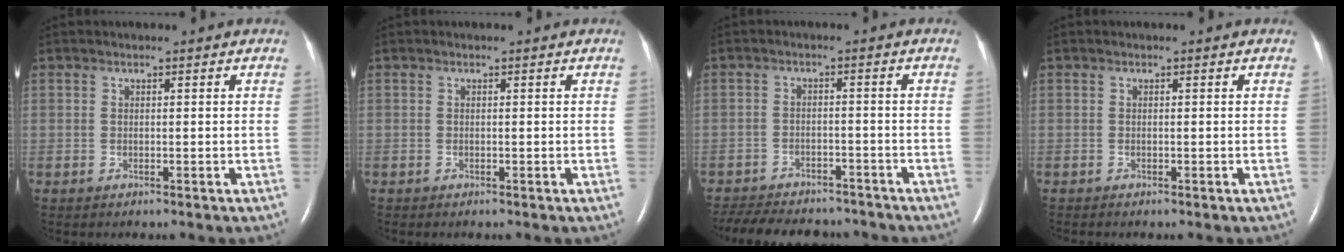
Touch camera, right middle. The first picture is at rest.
{"total": 0.0}
{"total": 15.3, "force": [-13.5, 4.8, 5.3], "torque": [-0.127, -0.007, -0.184]}
{"total": 0.0}